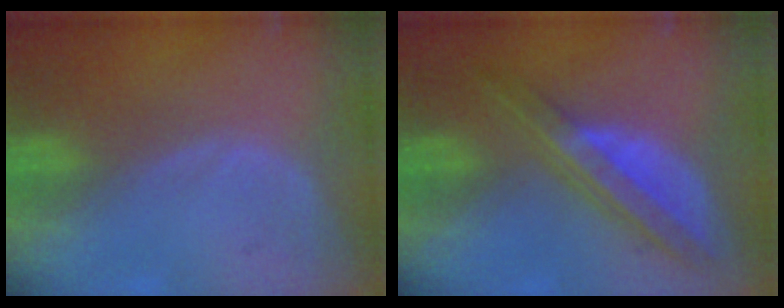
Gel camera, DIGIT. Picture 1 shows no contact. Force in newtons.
{"total": 7.9, "press": 6.7, "slide": 4.2}